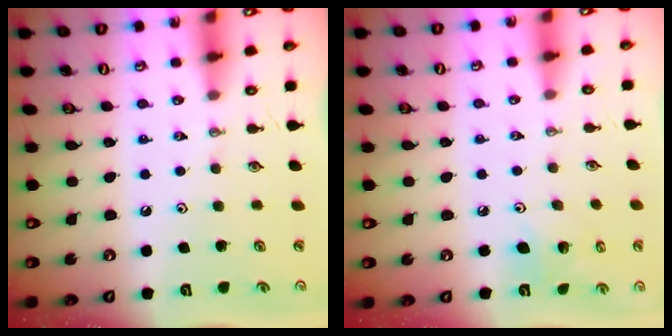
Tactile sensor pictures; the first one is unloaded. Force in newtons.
{"total": 6.2, "press": 6.0, "slide": 1.7}